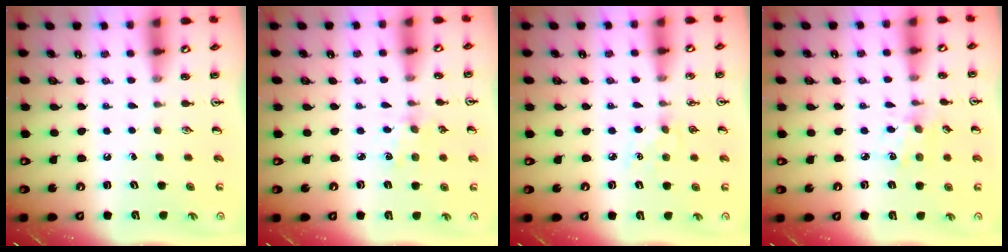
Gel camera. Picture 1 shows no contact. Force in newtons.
{"total": 2.3, "press": 2.2, "slide": 0.4}
{"total": 6.2, "press": 6.1, "slide": 0.7}
{"total": 2.8, "press": 2.8, "slide": 0.5}